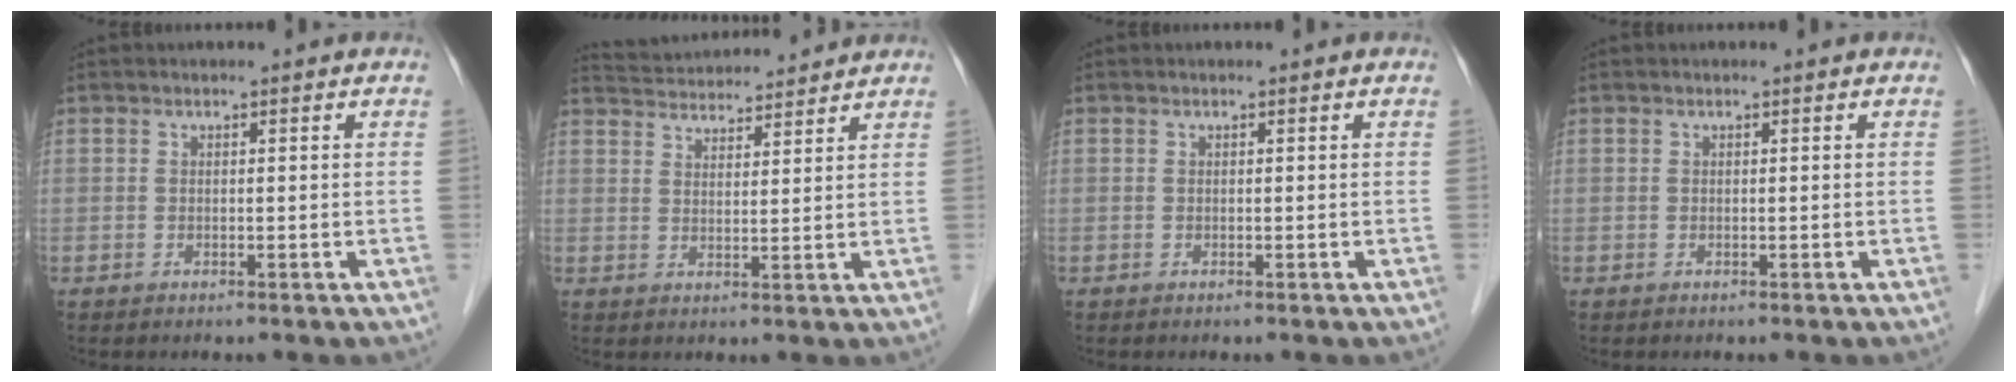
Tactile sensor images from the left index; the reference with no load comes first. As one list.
[{"total": 10.7, "force": [10.3, 1.6, 2.3], "torque": [-0.038, 0.026, 0.158]}, {"total": 0.0}, {"total": 0.0}]